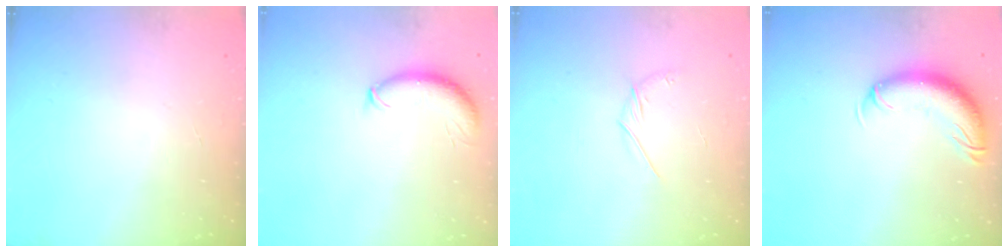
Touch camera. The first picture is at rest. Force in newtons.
{"total": 8.7, "press": 8.6, "slide": 1.2}
{"total": 3.3, "press": 3.2, "slide": 0.7}
{"total": 12.1, "press": 11.8, "slide": 2.7}